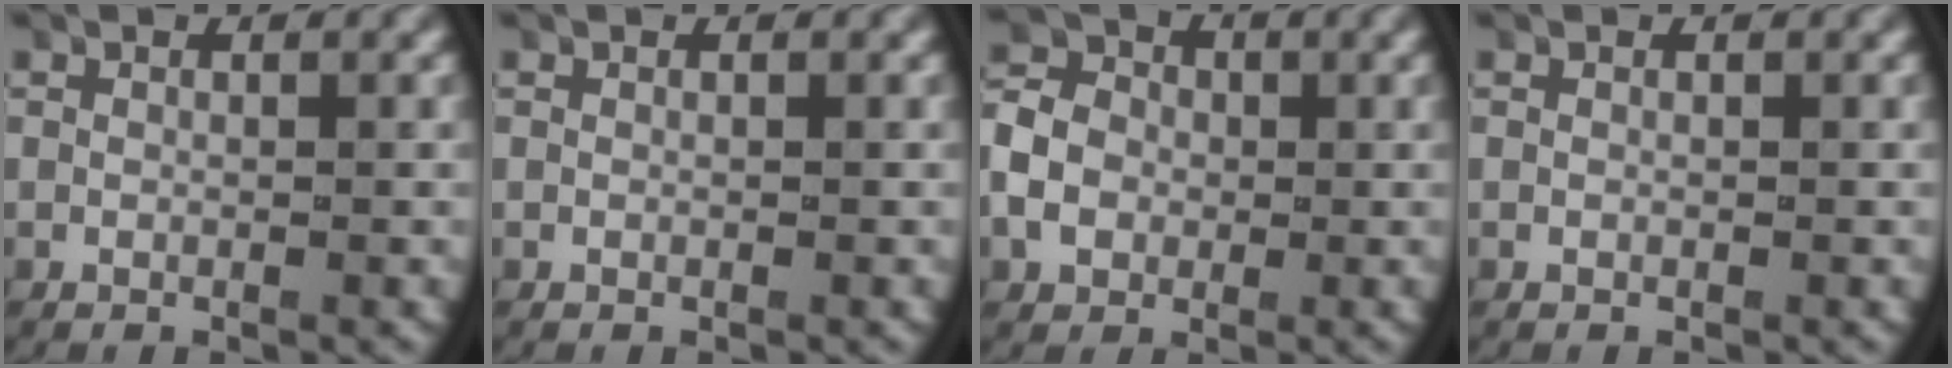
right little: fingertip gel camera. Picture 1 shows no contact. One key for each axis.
{"total": 0.0}
{"total": 4.8, "fx": -0.2, "fy": 4.1, "fz": 2.4, "tx": -0.050, "ty": 0.004, "tz": -0.010}
{"total": 0.0}